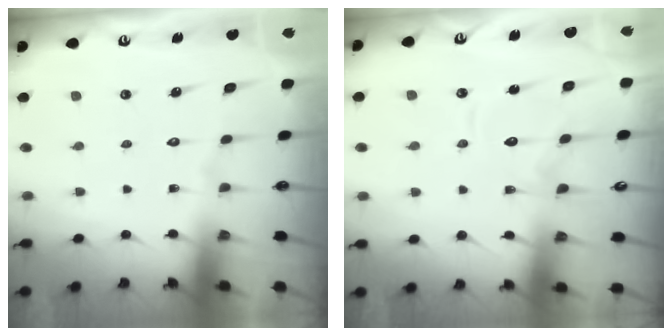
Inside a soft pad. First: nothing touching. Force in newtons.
{"total": 11.9, "press": 11.8, "slide": 1.1}